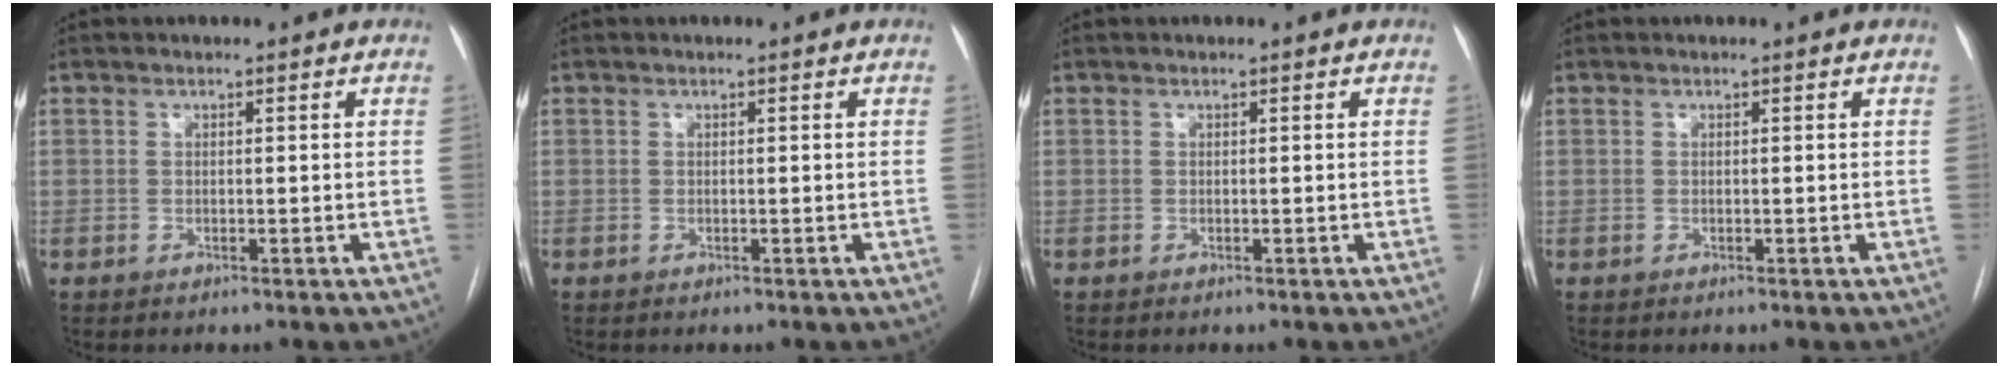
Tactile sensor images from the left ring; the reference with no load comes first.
{"total": 0.0}
{"total": 0.0}
{"total": 0.0}